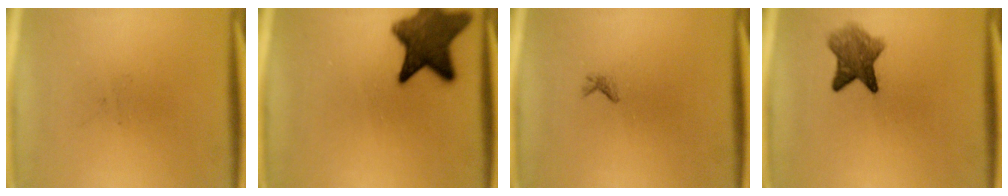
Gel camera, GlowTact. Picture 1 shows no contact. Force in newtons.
{"total": 11.8}
{"total": 0.6}
{"total": 5.7}